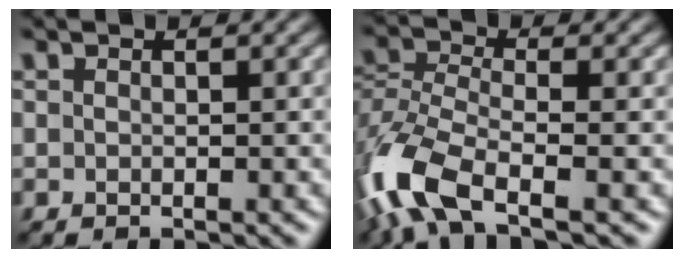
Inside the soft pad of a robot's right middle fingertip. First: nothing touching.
{"total": 8.8, "force": [-4.9, 3.7, 6.2], "torque": [-0.151, -0.006, -0.106]}